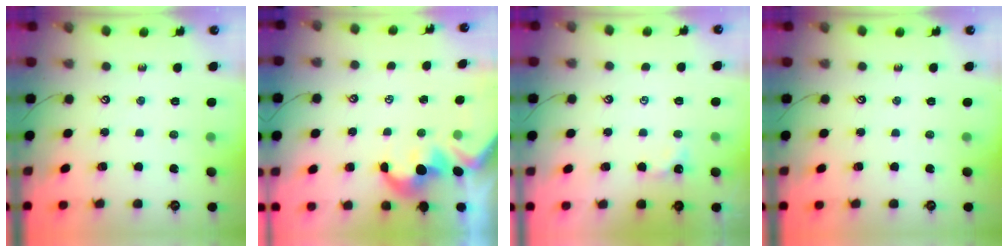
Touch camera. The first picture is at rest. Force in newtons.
{"total": 1.8, "press": 1.5, "slide": 1.0}
{"total": 1.1, "press": 1.1, "slide": 0.3}
{"total": 0.0}